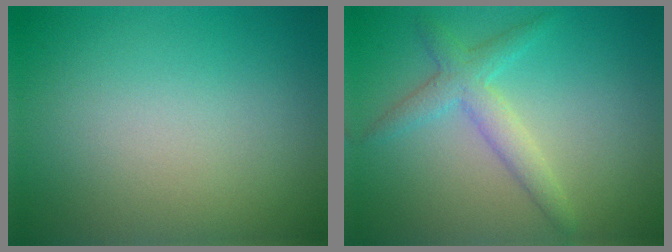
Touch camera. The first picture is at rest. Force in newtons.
{"total": 2.9, "press": 2.9, "slide": 0.1}